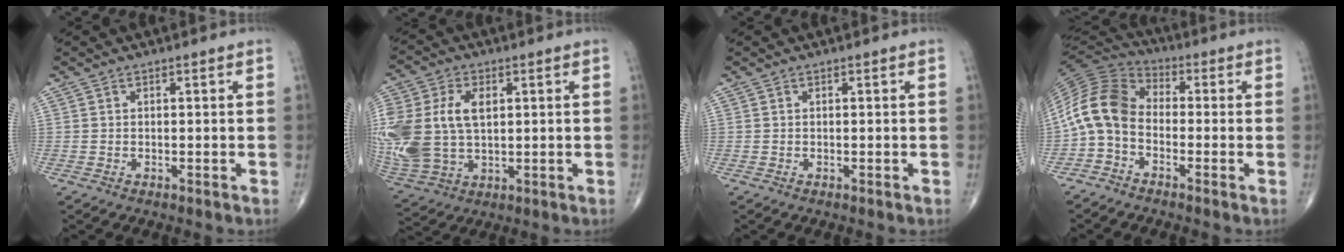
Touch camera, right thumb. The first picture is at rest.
{"total": 19.9, "force": [2.6, 13.1, 14.8], "torque": [-0.366, 0.006, 0.062]}
{"total": 0.0}
{"total": 11.0, "force": [-2.2, 7.5, 7.7], "torque": [-0.148, 0.047, -0.064]}